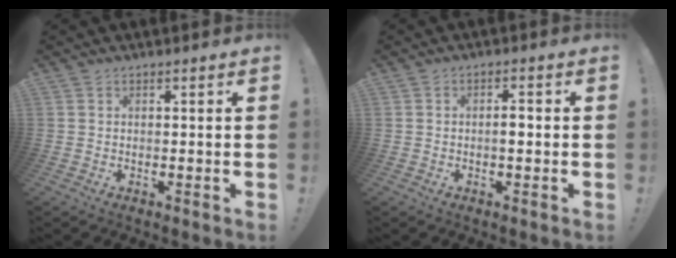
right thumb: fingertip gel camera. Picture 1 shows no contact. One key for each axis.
{"total": 2.6, "fx": -0.5, "fy": 0.6, "fz": 2.5, "tx": -0.029, "ty": -0.001, "tz": -0.014}